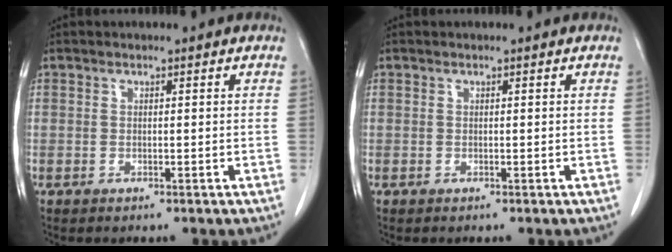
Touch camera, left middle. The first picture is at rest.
{"total": 0.0}